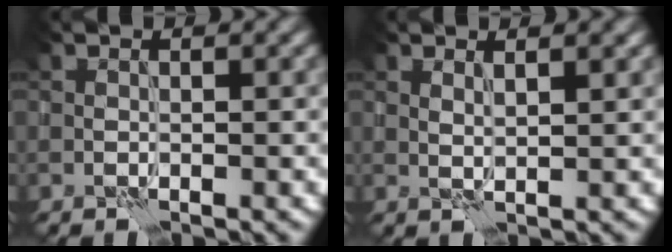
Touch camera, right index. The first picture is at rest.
{"total": 1.7, "force": [1.0, 0.3, 1.3], "torque": [-0.023, 0.001, 0.016]}